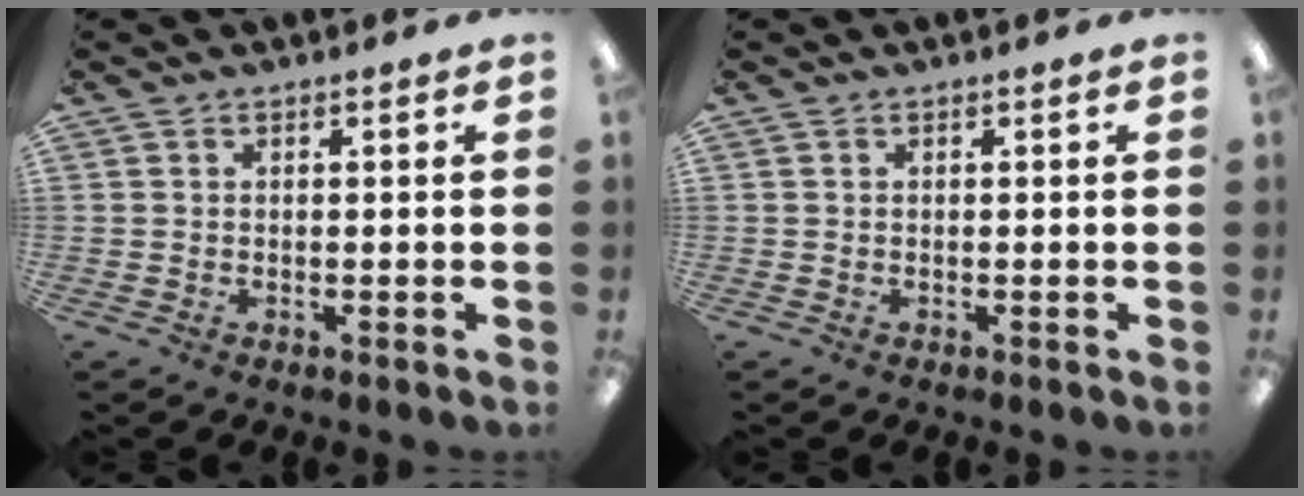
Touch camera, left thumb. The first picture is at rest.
{"total": 0.0}